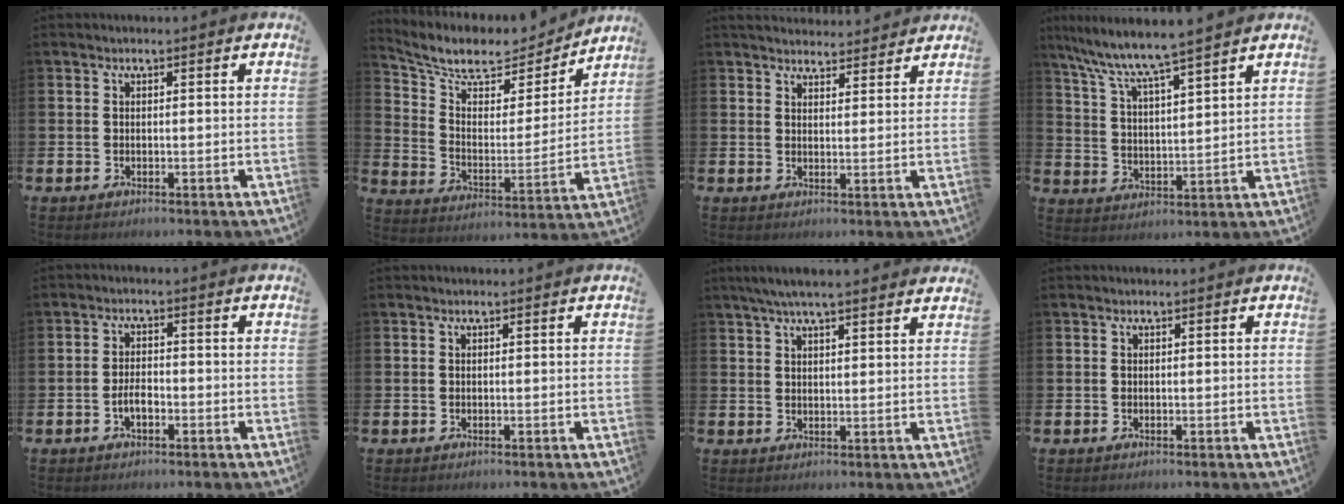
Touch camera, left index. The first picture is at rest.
{"total": 8.7, "force": [7.7, 3.1, 2.6], "torque": [-0.088, -0.056, 0.130]}
{"total": 3.6, "force": [3.6, 0.6, -0.1], "torque": [0.009, -0.022, 0.063]}
{"total": 7.3, "force": [6.8, -0.3, 2.6], "torque": [-0.078, -0.043, 0.115]}
{"total": 2.4, "force": [-0.9, 1.2, 1.9], "torque": [-0.032, 0.003, -0.018]}
{"total": 0.0}
{"total": 4.9, "force": [4.3, 0.3, 2.2], "torque": [-0.047, -0.007, 0.077]}
{"total": 0.0}